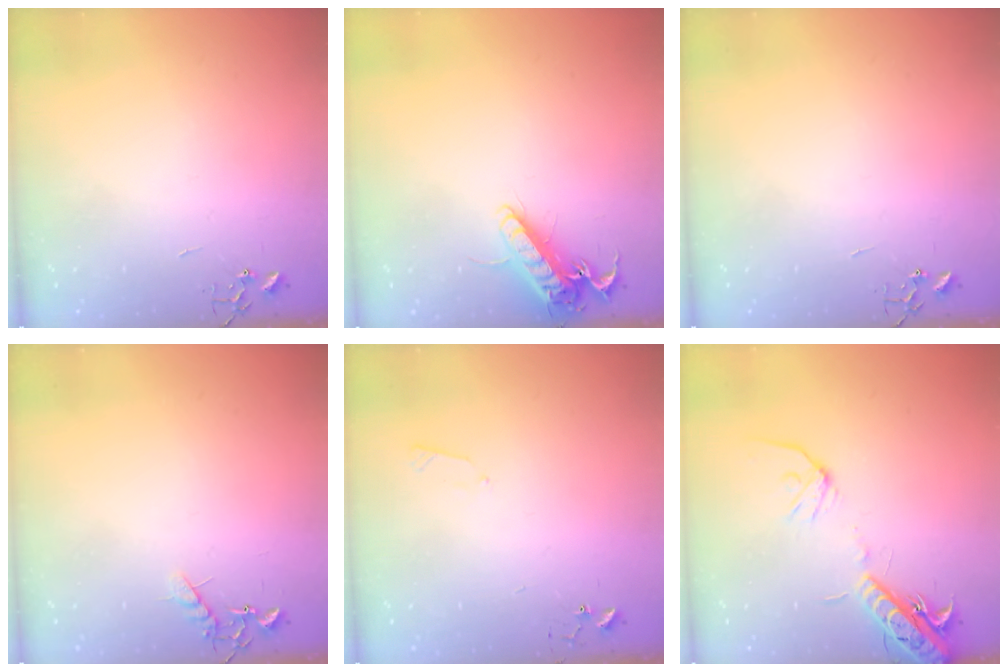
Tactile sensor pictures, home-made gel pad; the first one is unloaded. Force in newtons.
{"total": 12.8, "press": 12.6, "slide": 2.4}
{"total": 0.0}
{"total": 6.8, "press": 6.8, "slide": 0.3}
{"total": 4.1, "press": 4.0, "slide": 0.6}
{"total": 15.1, "press": 14.7, "slide": 3.3}